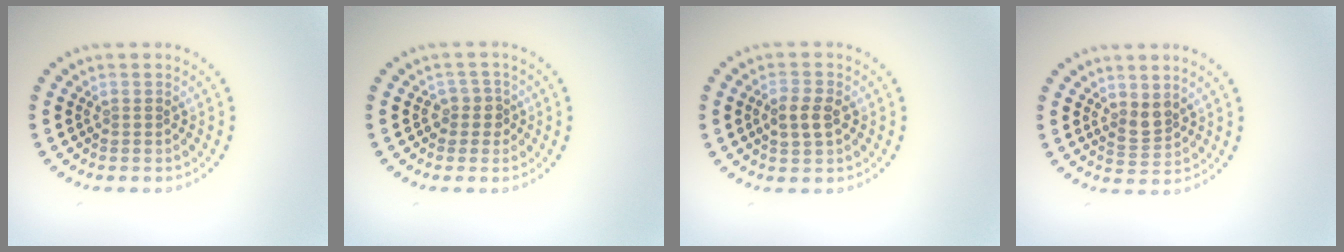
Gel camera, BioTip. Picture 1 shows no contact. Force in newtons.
{"total": 1.9, "press": 1.6, "slide": 1.1}
{"total": 2.6, "press": 2.6, "slide": 0.2}
{"total": 1.8, "press": 1.5, "slide": 1.0}